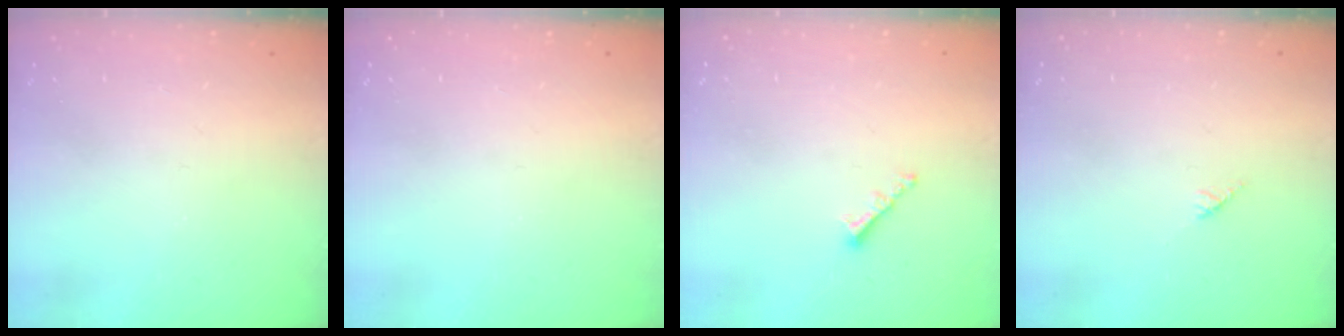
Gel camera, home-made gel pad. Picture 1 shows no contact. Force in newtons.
{"total": 0.0}
{"total": 1.8, "press": 1.7, "slide": 0.5}
{"total": 2.7, "press": 2.7, "slide": 0.2}